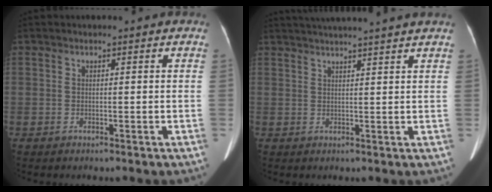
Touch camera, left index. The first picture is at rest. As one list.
[{"total": 10.6, "force": [9.6, -1.2, 4.4], "torque": [-0.072, 0.020, 0.124]}]